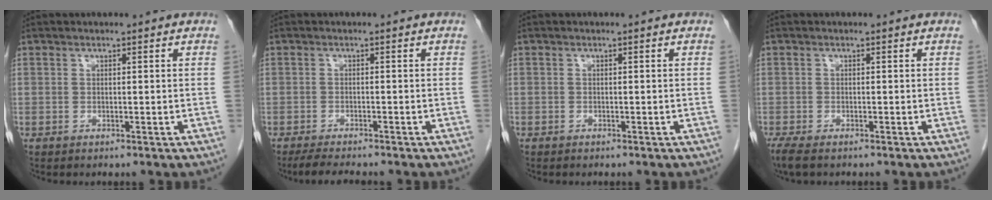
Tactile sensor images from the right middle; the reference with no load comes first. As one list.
[{"total": 3.9, "force": [-3.4, 0.1, 1.9], "torque": [-0.040, -0.016, -0.056]}, {"total": 0.0}, {"total": 3.4, "force": [-2.6, 0.9, 2.0], "torque": [-0.044, -0.013, -0.041]}]